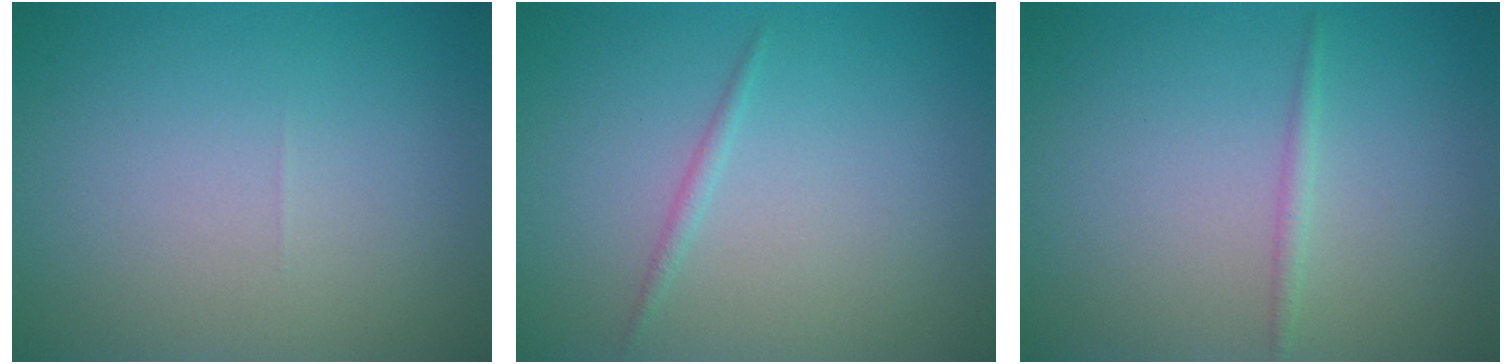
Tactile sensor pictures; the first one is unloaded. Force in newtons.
{"total": 0.8, "press": 0.8, "slide": 0.0}
{"total": 0.9, "press": 0.9, "slide": 0.1}